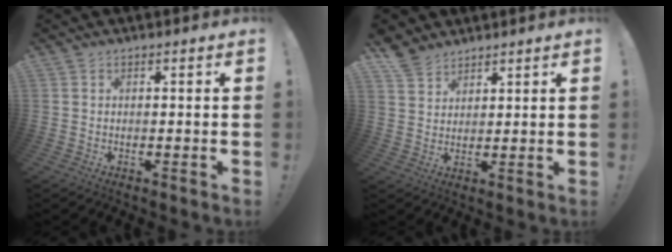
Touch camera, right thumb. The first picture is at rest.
{"total": 5.6, "force": [4.7, 3.0, 0.7], "torque": [-0.016, -0.033, 0.094]}